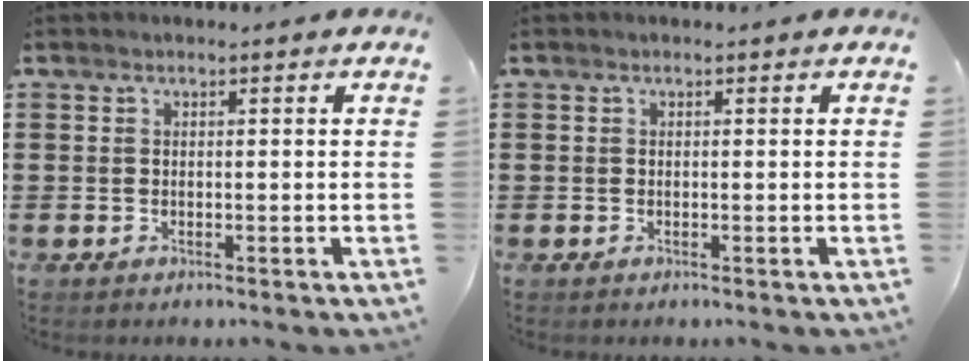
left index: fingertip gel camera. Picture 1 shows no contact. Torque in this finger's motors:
{"motor_torque": [0.04, 0.04, 0.00, 0.00]}